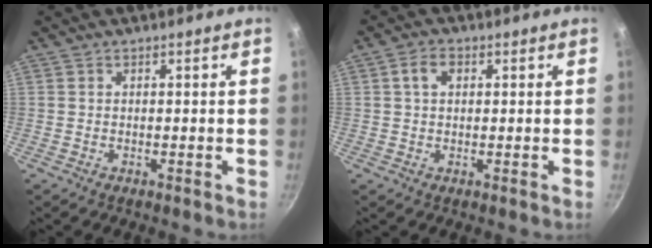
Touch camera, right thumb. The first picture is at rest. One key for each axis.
{"total": 3.4, "fx": 0.9, "fy": 2.3, "fz": 2.3, "tx": -0.033, "ty": 0.006, "tz": 0.012}